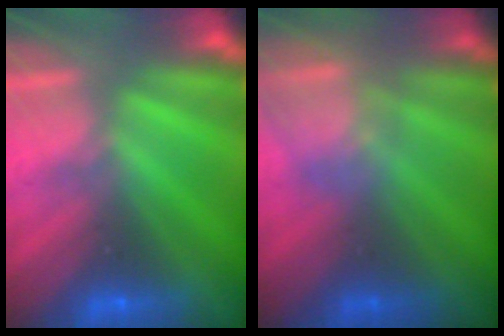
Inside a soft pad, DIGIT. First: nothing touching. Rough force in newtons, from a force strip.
{"total": 4.4}